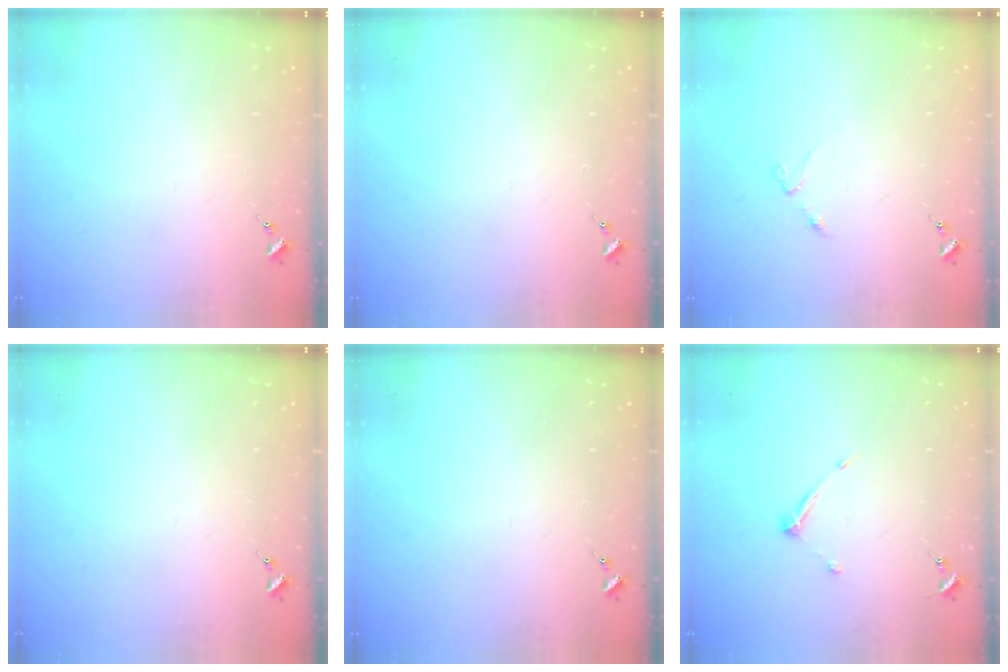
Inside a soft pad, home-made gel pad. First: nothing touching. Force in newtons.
{"total": 0.0}
{"total": 2.5, "press": 2.4, "slide": 0.4}
{"total": 0.0}
{"total": 0.0}
{"total": 5.9, "press": 5.9, "slide": 0.6}